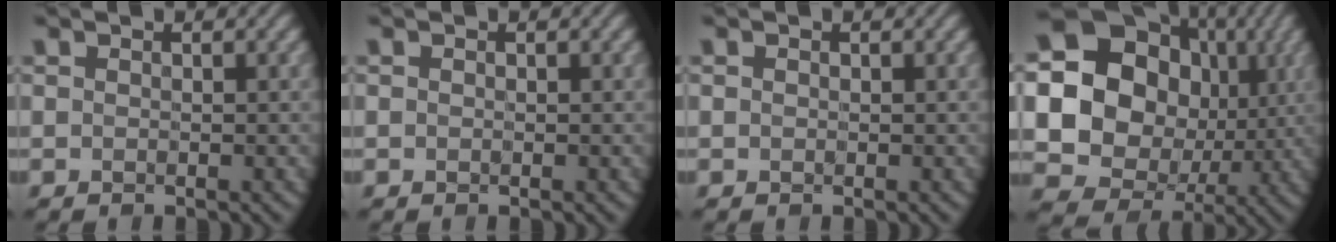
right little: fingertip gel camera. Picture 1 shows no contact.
{"total": 0.0}
{"total": 0.0}
{"total": 21.8, "force": [2.3, 19.6, 9.1], "torque": [-0.199, 0.030, 0.008]}